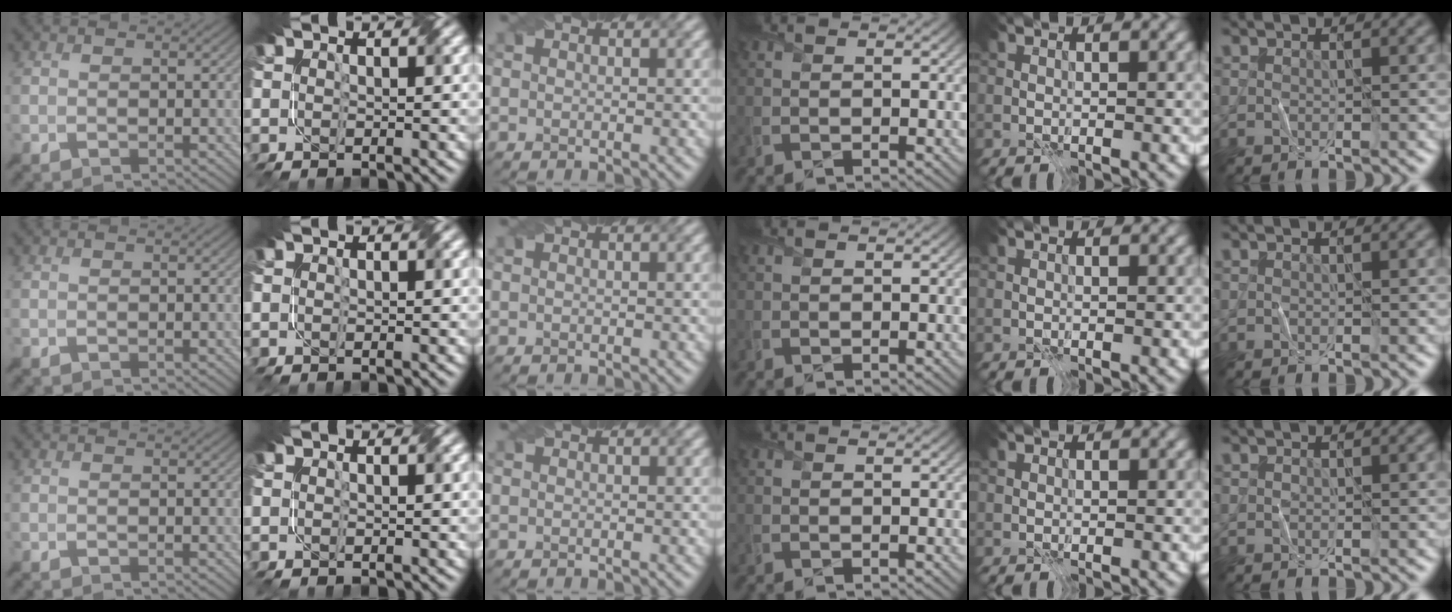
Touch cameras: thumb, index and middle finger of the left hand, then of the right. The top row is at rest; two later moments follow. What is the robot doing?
{"motion": "fold", "object": "file"}